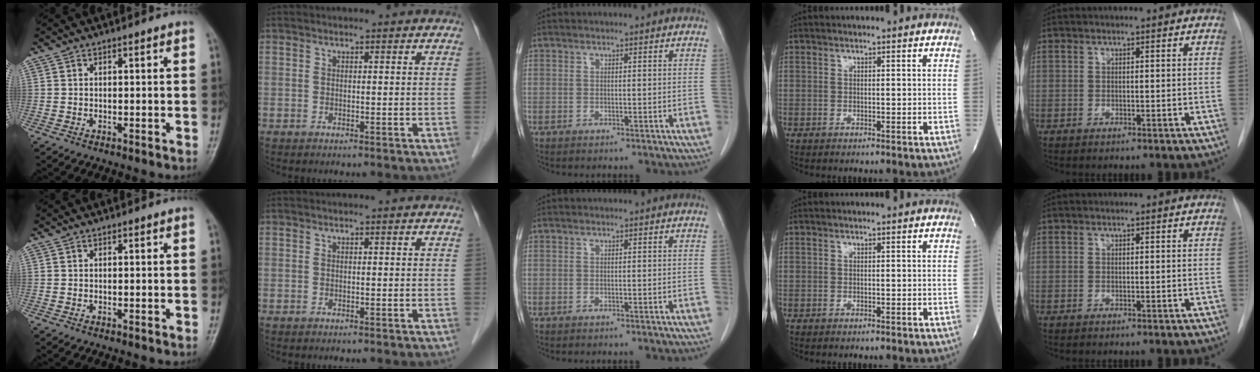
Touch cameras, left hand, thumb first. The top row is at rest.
{}